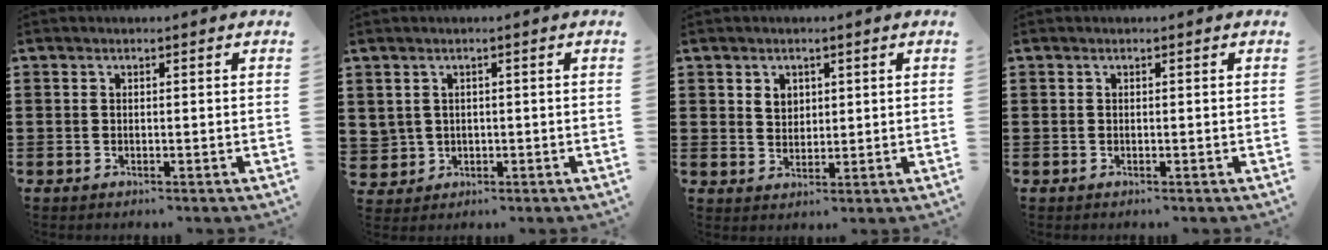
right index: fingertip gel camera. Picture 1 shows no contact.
{"total": 1.8, "force": [0.6, 1.7, 0.1], "torque": [-0.011, 0.007, 0.010]}
{"total": 2.4, "force": [1.3, 1.9, 0.8], "torque": [-0.022, 0.006, 0.025]}
{"total": 0.0}